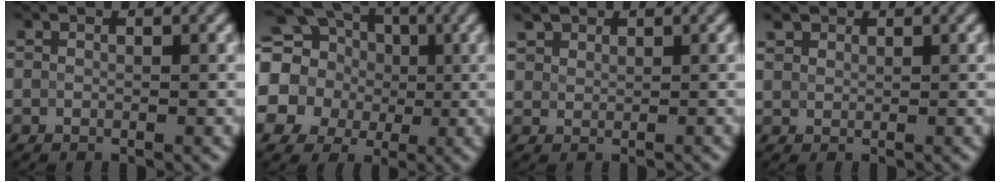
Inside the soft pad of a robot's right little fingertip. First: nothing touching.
{"total": 16.4, "force": [2.0, 15.0, 6.2], "torque": [-0.186, 0.016, -0.012]}
{"total": 2.9, "force": [2.2, 1.7, 0.8], "torque": [-0.031, 0.006, 0.048]}
{"total": 1.6, "force": [1.2, 0.9, 0.5], "torque": [-0.020, 0.006, 0.025]}